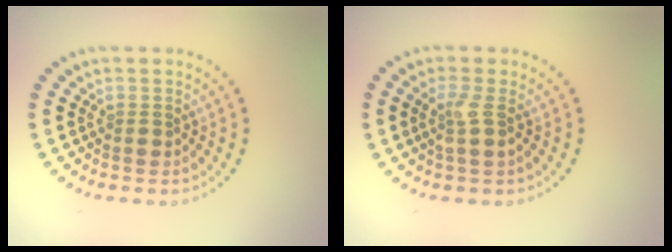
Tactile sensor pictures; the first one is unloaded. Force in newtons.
{"total": 1.8, "press": 1.4, "slide": 1.1}